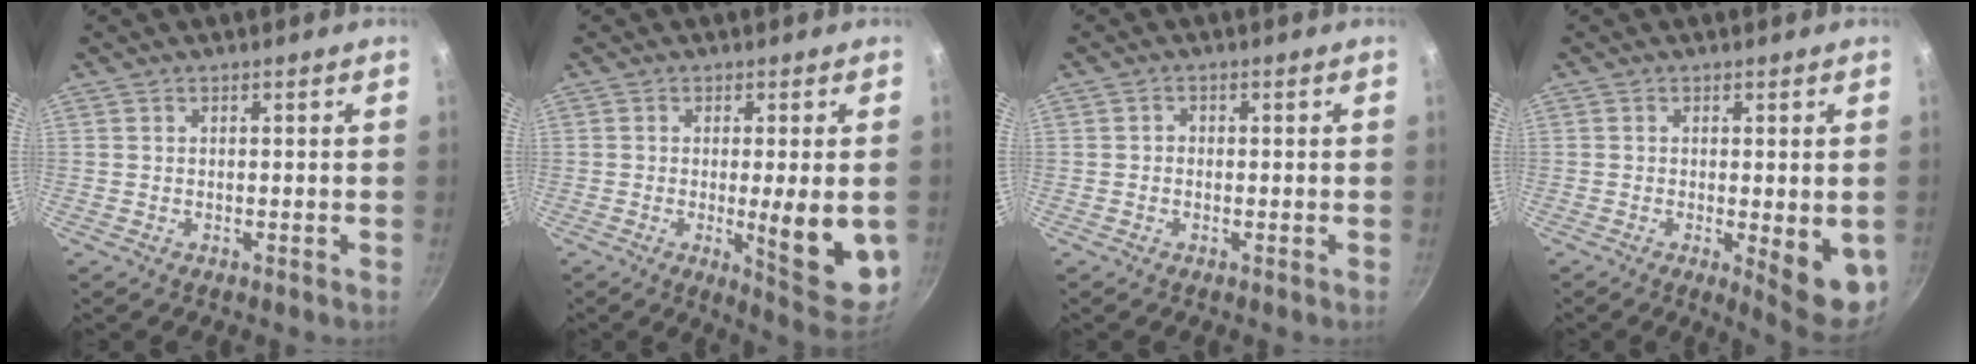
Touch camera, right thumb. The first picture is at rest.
{"total": 12.8, "force": [-1.6, 3.1, 12.3], "torque": [-0.145, -0.014, -0.013]}
{"total": 0.9, "force": [-0.2, 0.8, 0.4], "torque": [-0.006, 0.004, -0.004]}
{"total": 8.9, "force": [-1.5, 2.6, 8.4], "torque": [-0.090, -0.008, -0.012]}